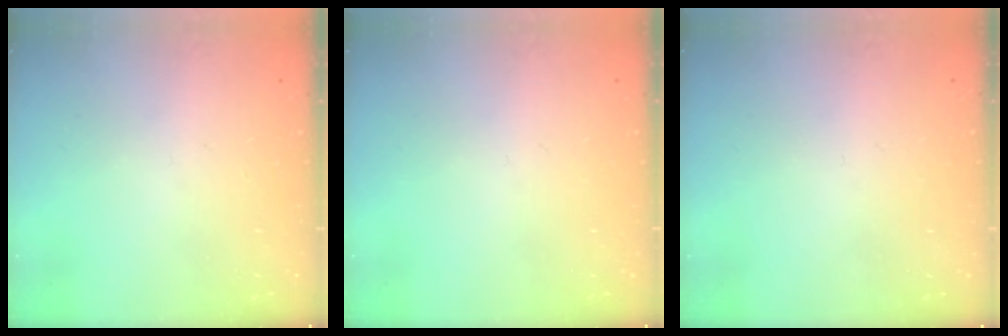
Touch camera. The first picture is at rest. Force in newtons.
{"total": 0.0}
{"total": 0.0}